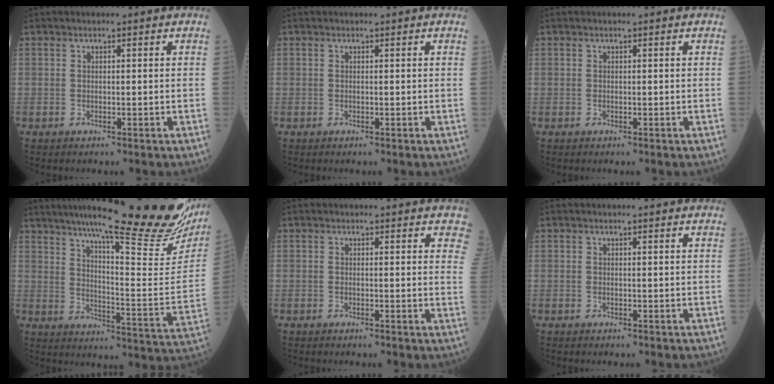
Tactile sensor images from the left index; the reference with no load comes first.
{"total": 0.0}
{"total": 0.0}
{"total": 30.3, "force": [23.6, 3.0, 18.7], "torque": [-0.255, -0.053, 0.310]}
{"total": 5.7, "force": [5.1, 1.9, 1.8], "torque": [0.003, -0.017, 0.033]}
{"total": 2.6, "force": [2.4, 0.4, 0.9], "torque": [-0.016, 0.011, 0.022]}